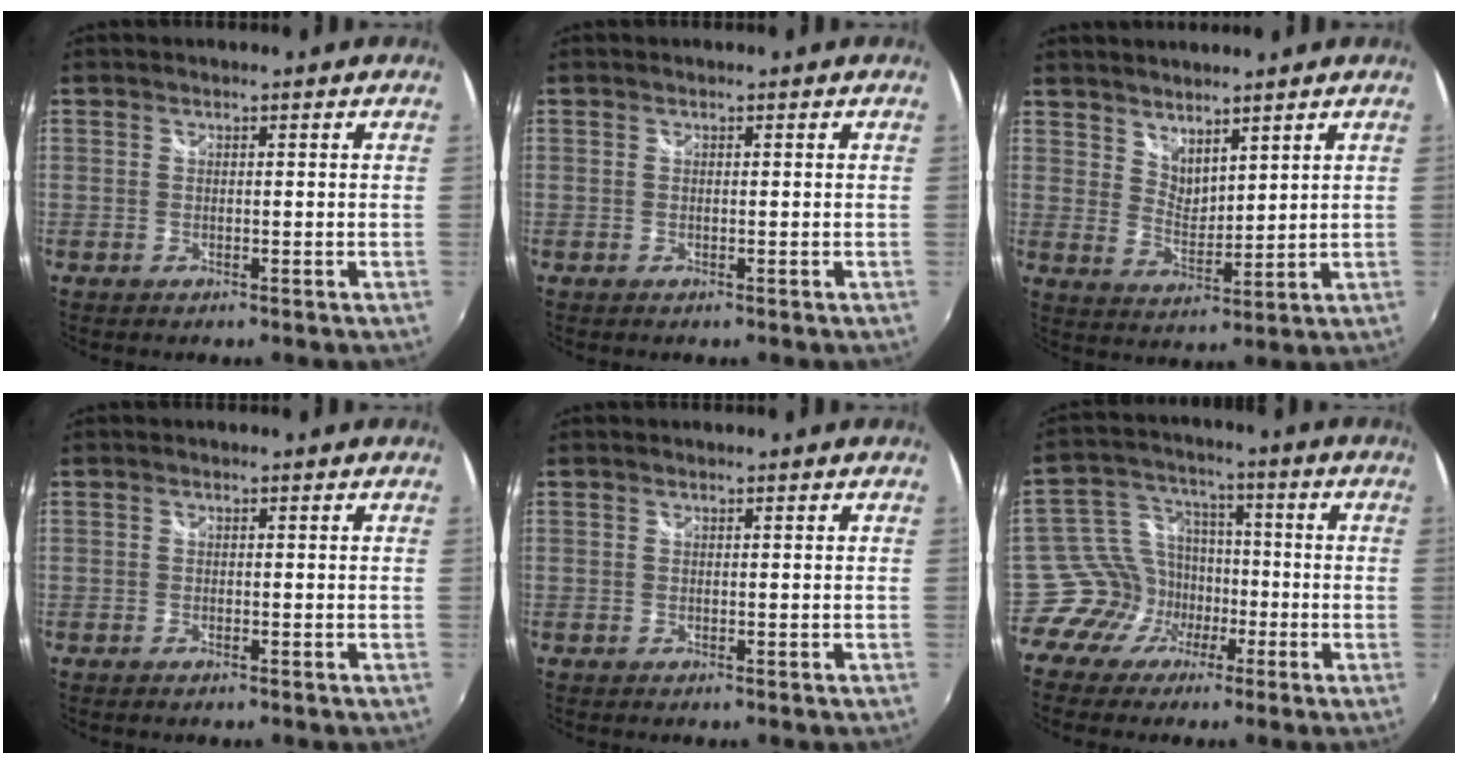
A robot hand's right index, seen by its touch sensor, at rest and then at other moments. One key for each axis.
{"total": 0.0}
{"total": 5.7, "fx": 4.8, "fy": 2.1, "fz": 2.2, "tx": -0.029, "ty": -0.004, "tz": 0.090}
{"total": 0.7, "fx": -0.6, "fy": 0.3, "fz": 0.3, "tx": -0.007, "ty": -0.003, "tz": -0.012}
{"total": 0.0}
{"total": 9.0, "fx": -4.6, "fy": 7.6, "fz": 1.6, "tx": -0.040, "ty": 0.034, "tz": -0.084}